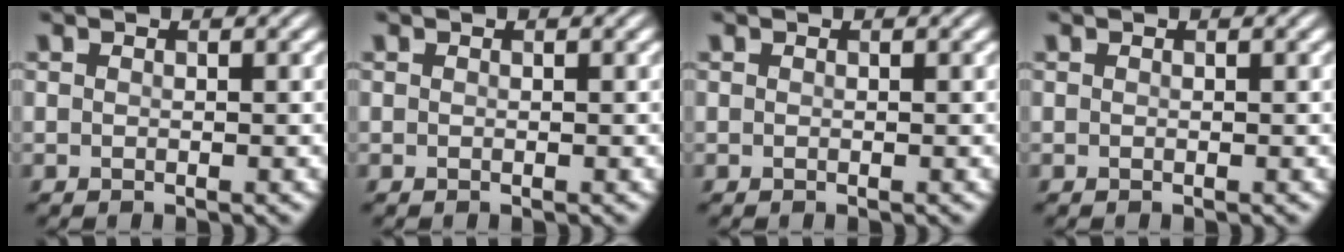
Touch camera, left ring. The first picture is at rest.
{"total": 0.0}
{"total": 0.0}
{"total": 0.0}